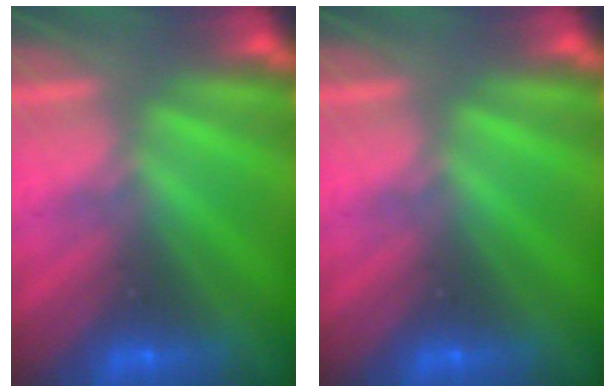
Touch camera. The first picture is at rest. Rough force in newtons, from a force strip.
{"total": 0.0}